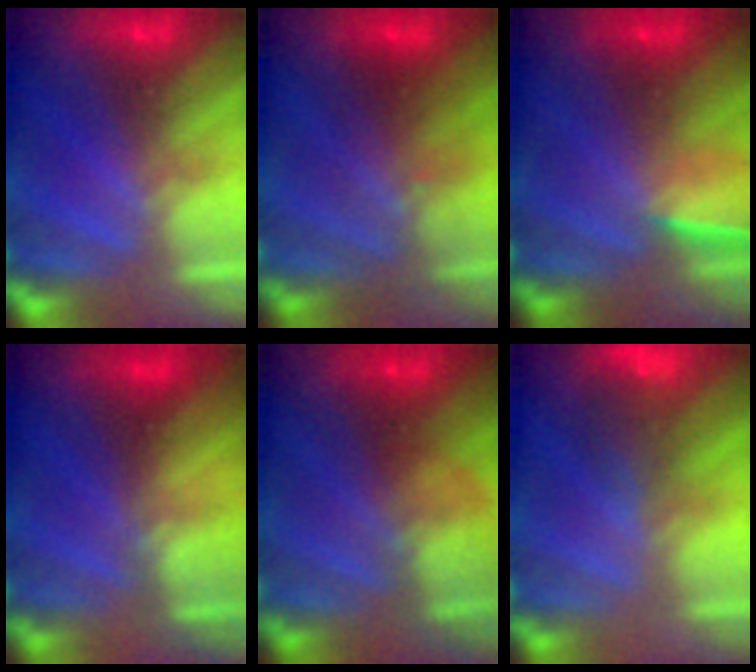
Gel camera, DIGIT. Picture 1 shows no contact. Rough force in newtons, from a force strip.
{"total": 2.4}
{"total": 1.6}
{"total": 2.8}
{"total": 2.2}
{"total": 8.7}